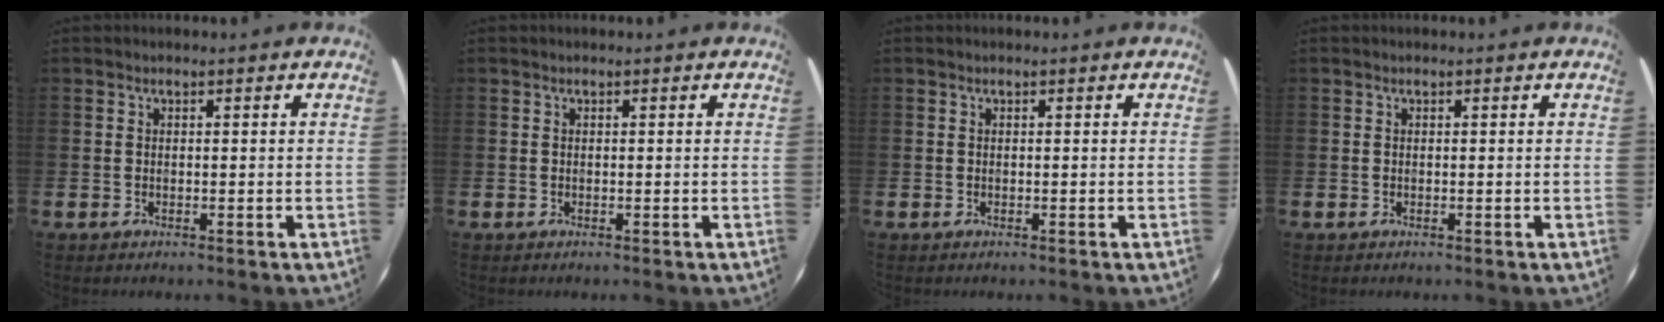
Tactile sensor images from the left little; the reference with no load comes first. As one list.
[{"total": 0.0}, {"total": 0.0}, {"total": 0.0}]